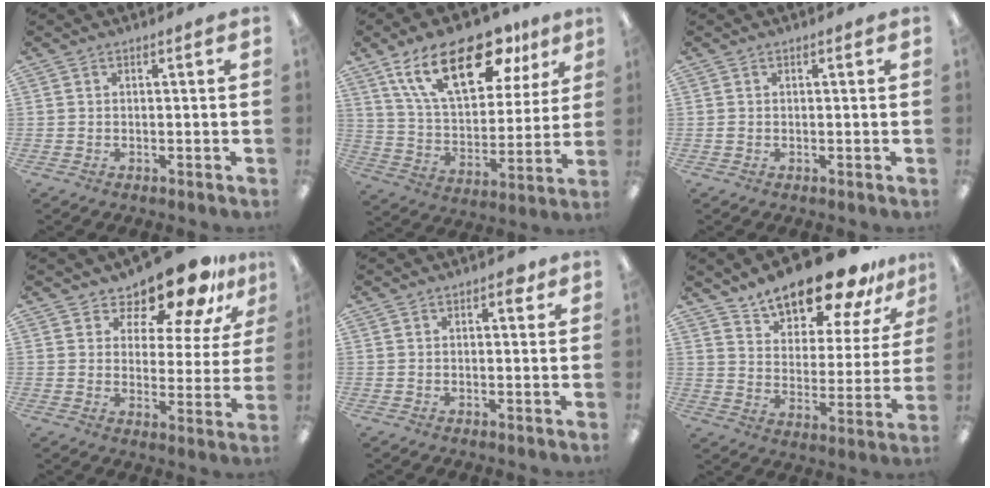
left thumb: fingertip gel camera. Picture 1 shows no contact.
{"total": 23.4, "force": [13.7, 11.0, 15.5], "torque": [-0.251, -0.053, 0.234]}
{"total": 0.5, "force": [0.0, 0.5, 0.2], "torque": [-0.004, 0.004, -0.003]}
{"total": 14.5, "force": [12.2, 4.8, 6.0], "torque": [-0.107, -0.090, 0.214]}
{"total": 2.5, "force": [1.4, 1.3, 1.5], "torque": [-0.009, -0.005, 0.018]}
{"total": 18.9, "force": [15.8, 6.3, 8.3], "torque": [-0.138, -0.108, 0.272]}